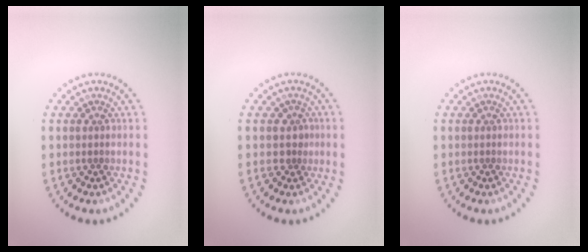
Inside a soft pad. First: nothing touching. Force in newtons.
{"total": 1.1, "press": 0.7, "slide": 0.8}
{"total": 0.0}